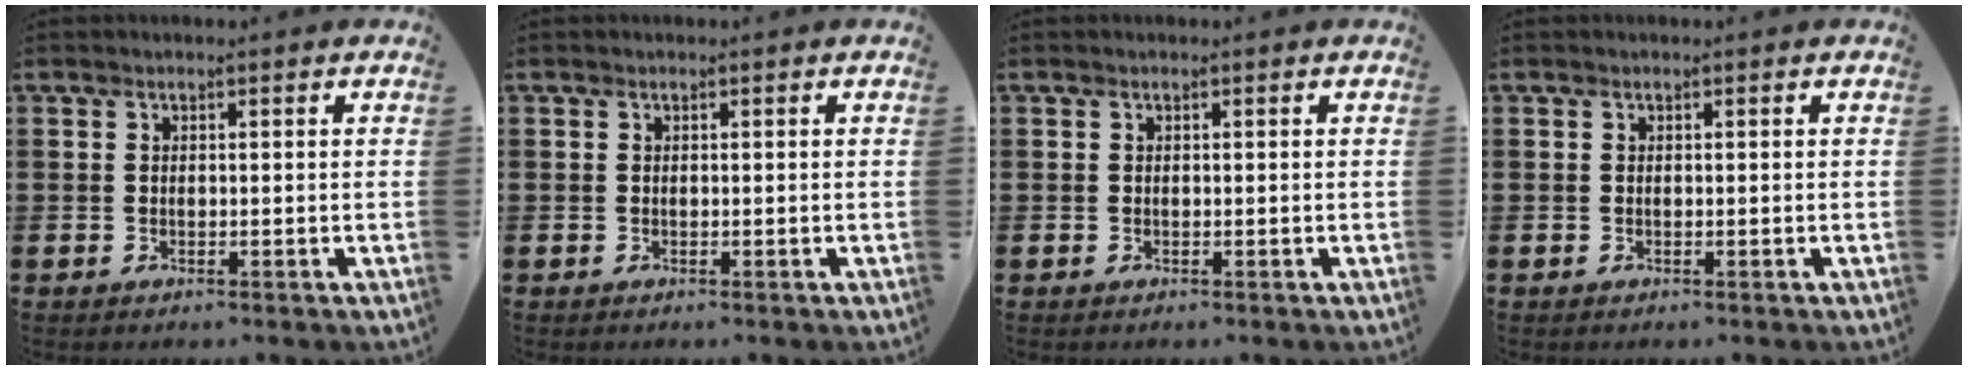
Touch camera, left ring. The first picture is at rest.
{"total": 0.0}
{"total": 0.0}
{"total": 0.0}